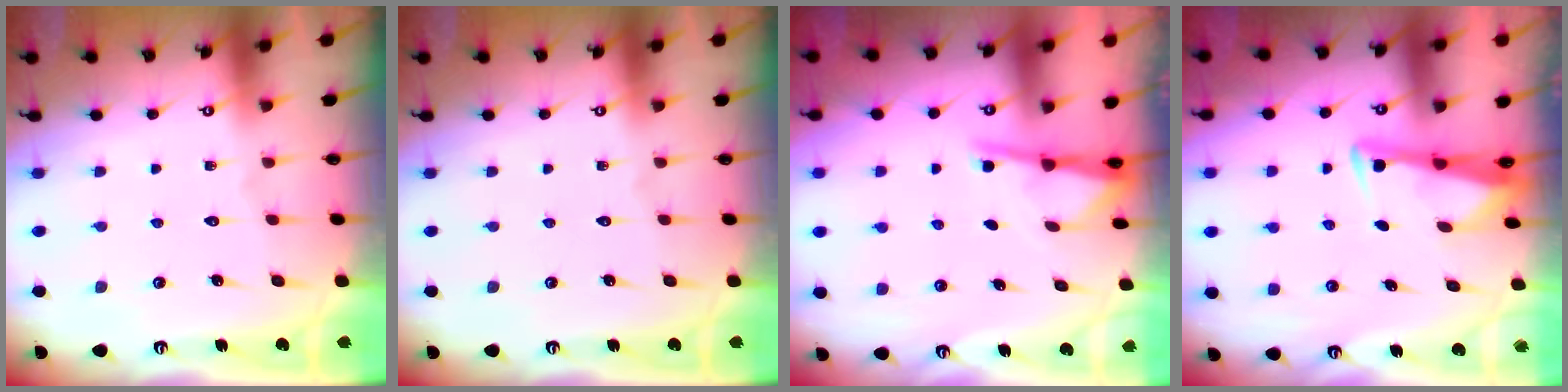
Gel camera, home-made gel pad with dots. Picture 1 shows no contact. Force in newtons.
{"total": 0.0}
{"total": 2.4, "press": 2.4, "slide": 0.3}
{"total": 3.5, "press": 3.5, "slide": 0.3}